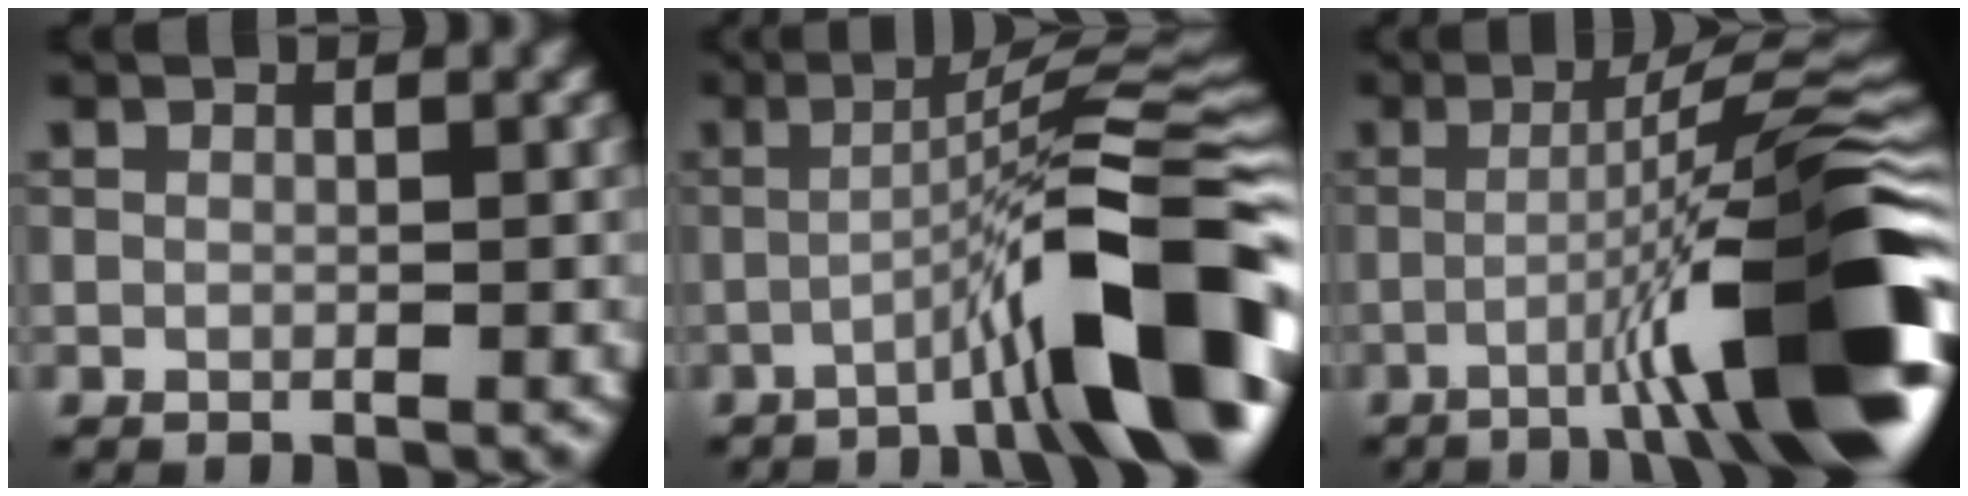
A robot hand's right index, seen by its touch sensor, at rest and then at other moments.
{"total": 12.5, "force": [-4.9, 1.9, 11.3], "torque": [-0.146, 0.023, -0.079]}
{"total": 13.5, "force": [-4.2, 1.5, 12.8], "torque": [-0.168, 0.020, -0.063]}